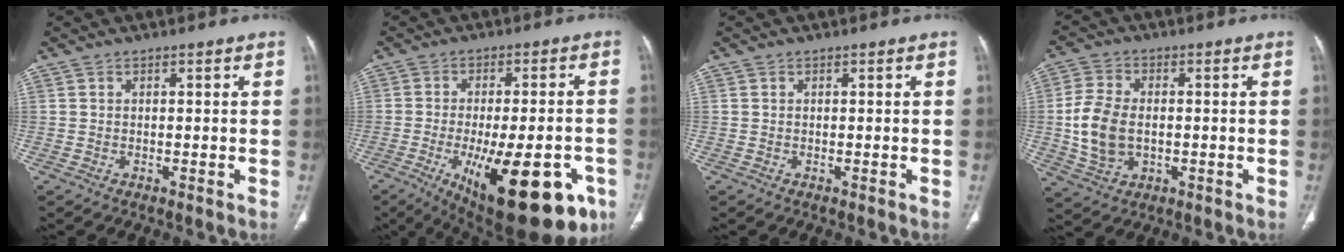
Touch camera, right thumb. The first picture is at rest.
{"total": 24.0, "force": [-10.0, 9.3, 19.7], "torque": [-0.238, 0.004, -0.125]}
{"total": 0.0}
{"total": 10.1, "force": [-0.7, 6.8, 7.5], "torque": [-0.148, 0.003, -0.010]}